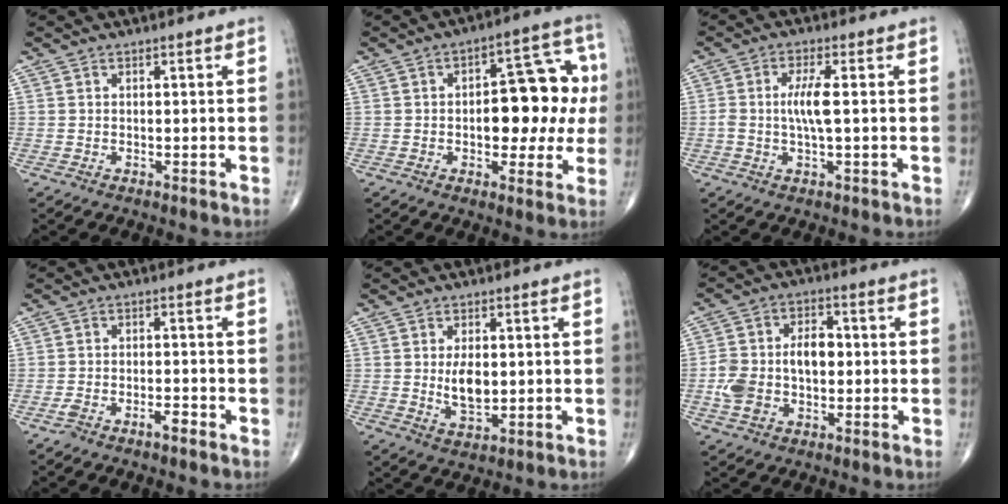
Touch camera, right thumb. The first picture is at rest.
{"total": 15.6, "force": [0.2, 8.1, 13.3], "torque": [-0.131, 0.032, 0.004]}
{"total": 5.1, "force": [0.1, 1.1, 5.0], "torque": [-0.112, 0.004, -0.001]}
{"total": 3.0, "force": [-2.3, 0.8, 1.8], "torque": [-0.038, 0.021, -0.039]}
{"total": 6.1, "force": [0.3, 3.3, 5.1], "torque": [-0.082, -0.011, 0.010]}
{"total": 10.8, "force": [-0.8, 7.1, 8.1], "torque": [-0.142, 0.030, -0.016]}